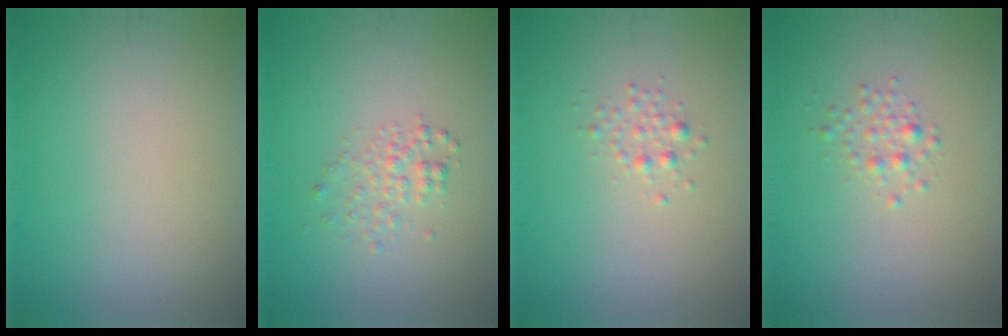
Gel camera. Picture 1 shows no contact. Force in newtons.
{"total": 1.7, "press": 1.7, "slide": 0.1}
{"total": 1.1, "press": 1.1, "slide": 0.0}
{"total": 1.3, "press": 1.3, "slide": 0.0}